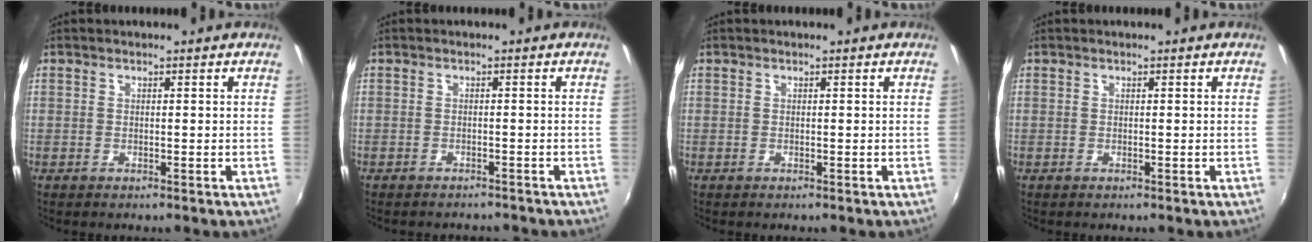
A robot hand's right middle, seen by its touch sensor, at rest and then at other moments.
{"total": 3.8, "force": [-3.5, 1.1, 1.0], "torque": [-0.027, -0.010, -0.048]}
{"total": 0.0}
{"total": 0.0}